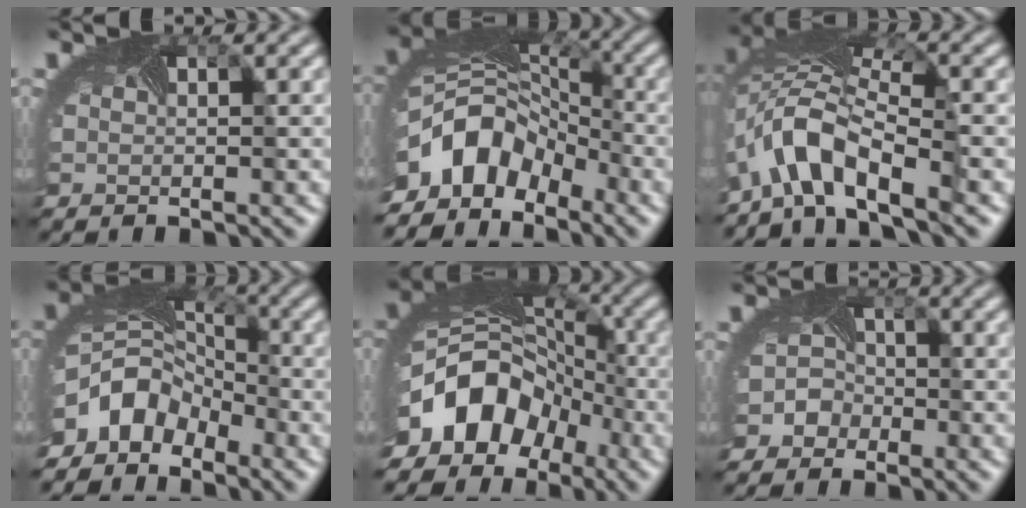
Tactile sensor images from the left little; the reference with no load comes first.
{"total": 8.5, "force": [-4.8, 5.7, 4.1], "torque": [-0.078, -0.015, -0.093]}
{"total": 7.3, "force": [-4.8, 2.2, 5.0], "torque": [-0.100, -0.001, -0.102]}
{"total": 6.1, "force": [-3.9, 3.9, 2.5], "torque": [-0.045, -0.009, -0.080]}
{"total": 13.3, "force": [-6.0, 9.7, 6.8], "torque": [-0.153, -0.038, -0.102]}
{"total": 2.5, "force": [-1.7, 1.8, -0.1], "torque": [0.010, 0.004, -0.035]}